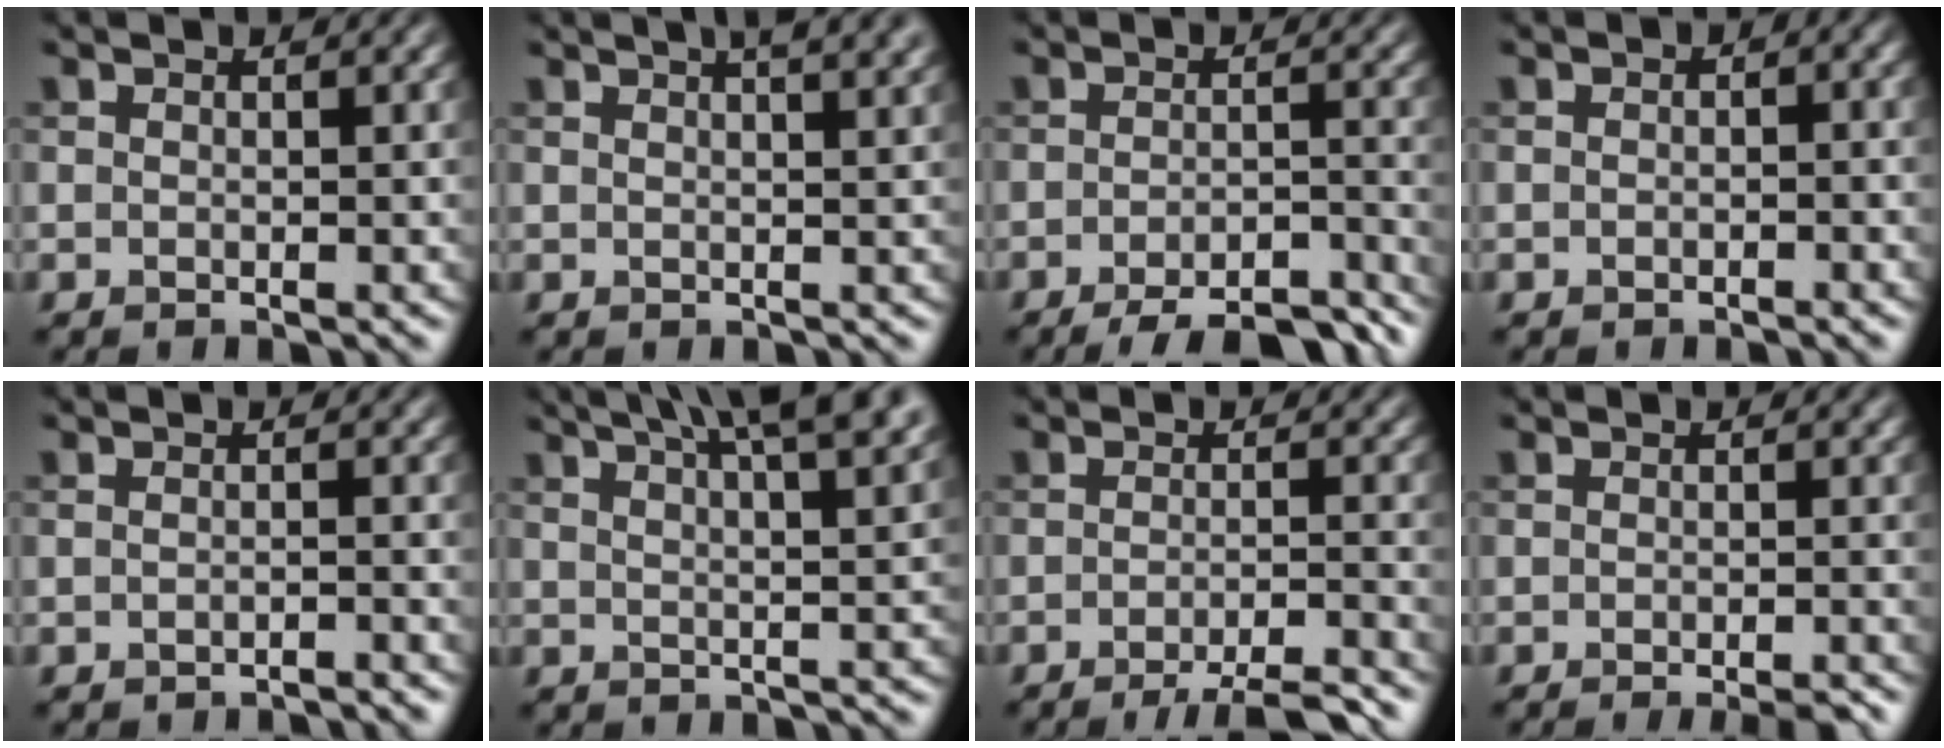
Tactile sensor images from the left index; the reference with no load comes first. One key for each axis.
{"total": 7.2, "fx": 4.2, "fy": 3.1, "fz": 5.0, "tx": -0.019, "ty": 0.046, "tz": 0.021}
{"total": 8.2, "fx": -6.6, "fy": 1.9, "fz": 4.5, "tx": -0.060, "ty": -0.013, "tz": -0.089}
{"total": 1.3, "fx": -0.3, "fy": 0.7, "fz": 1.0, "tx": -0.013, "ty": 0.000, "tz": -0.005}
{"total": 1.9, "fx": -1.8, "fy": 0.2, "fz": 0.6, "tx": 0.003, "ty": -0.001, "tz": -0.030}
{"total": 11.8, "fx": 7.4, "fy": 3.9, "fz": 8.3, "tx": -0.078, "ty": 0.049, "tz": 0.069}
{"total": 5.7, "fx": -4.2, "fy": 0.8, "fz": 3.8, "tx": -0.055, "ty": -0.003, "tz": -0.065}
{"total": 3.7, "fx": -2.5, "fy": 0.9, "fz": 2.6, "tx": -0.020, "ty": 0.004, "tz": -0.032}